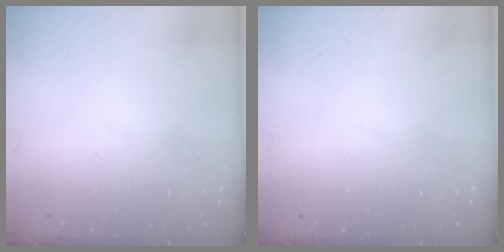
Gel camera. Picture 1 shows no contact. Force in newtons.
{"total": 0.0}